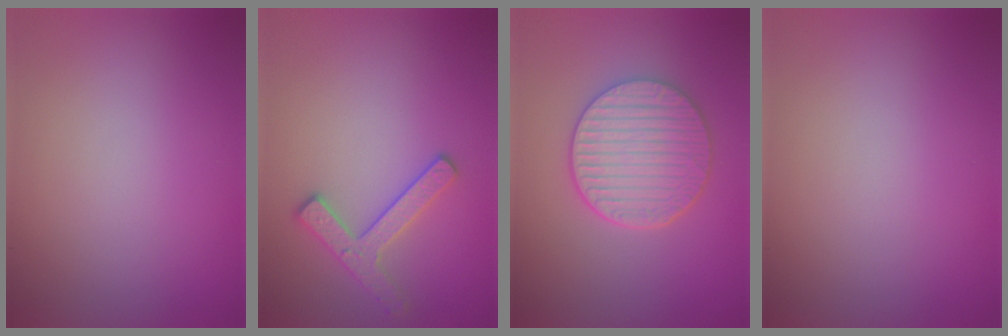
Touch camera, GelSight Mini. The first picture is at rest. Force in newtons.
{"total": 2.5, "press": 2.5, "slide": 0.4}
{"total": 6.0, "press": 4.7, "slide": 3.6}
{"total": 0.0}